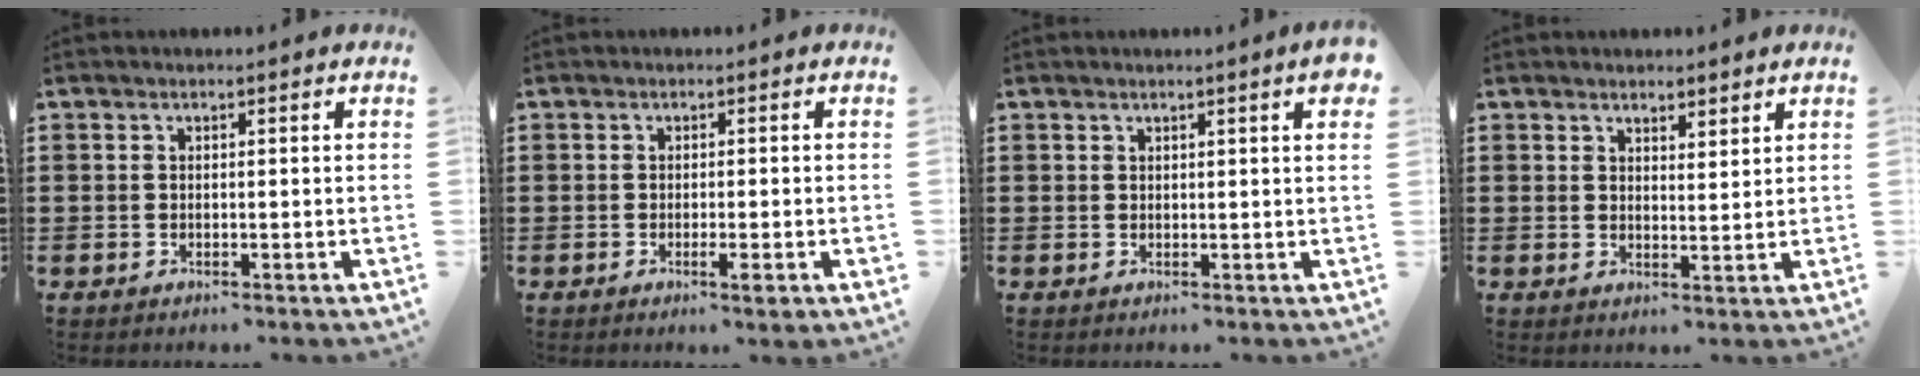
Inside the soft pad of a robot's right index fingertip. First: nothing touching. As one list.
[{"total": 2.4, "force": [-0.9, 0.1, 2.3], "torque": [-0.043, -0.010, -0.018]}, {"total": 1.9, "force": [1.1, 0.0, 1.6], "torque": [-0.025, -0.001, 0.017]}, {"total": 2.2, "force": [2.1, 0.5, 0.2], "torque": [-0.009, 0.005, 0.042]}]